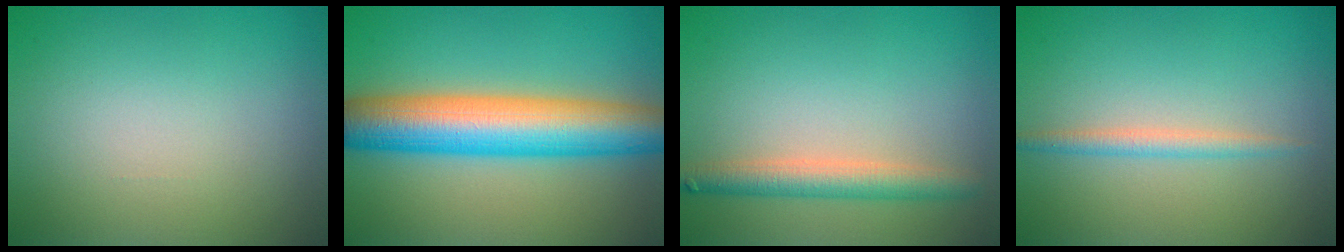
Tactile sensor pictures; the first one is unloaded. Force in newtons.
{"total": 10.1, "press": 10.1, "slide": 0.3}
{"total": 3.3, "press": 3.3, "slide": 0.0}
{"total": 1.7, "press": 1.7, "slide": 0.0}